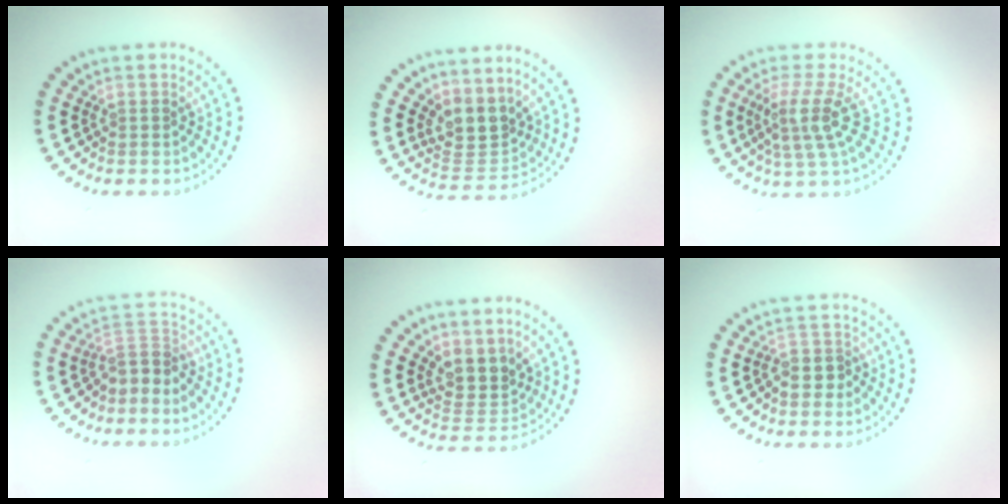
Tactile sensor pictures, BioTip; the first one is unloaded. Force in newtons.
{"total": 3.6, "press": 2.7, "slide": 2.4}
{"total": 3.8, "press": 2.8, "slide": 2.6}
{"total": 2.7, "press": 2.0, "slide": 1.9}
{"total": 3.0, "press": 2.3, "slide": 1.8}
{"total": 2.4, "press": 2.2, "slide": 1.1}